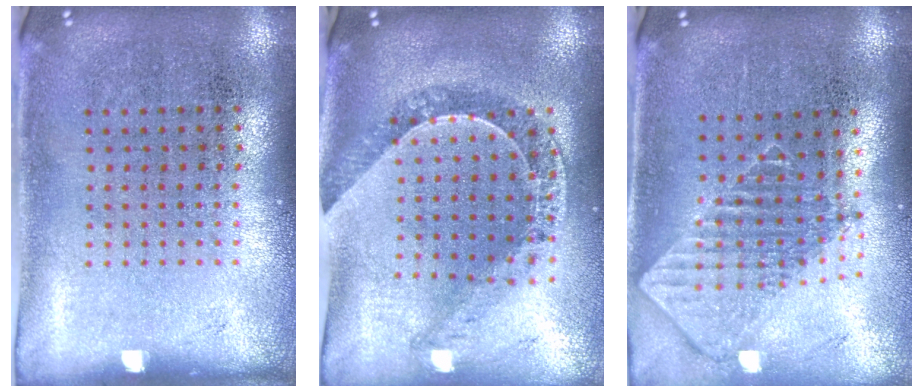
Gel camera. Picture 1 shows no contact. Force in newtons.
{"total": 1.1, "press": 1.1, "slide": 0.3}
{"total": 2.1, "press": 1.6, "slide": 1.3}